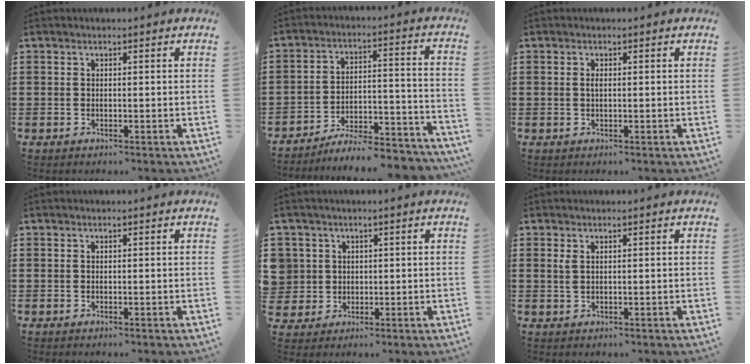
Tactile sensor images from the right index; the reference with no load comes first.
{"total": 6.6, "force": [-6.2, 0.4, 2.1], "torque": [-0.028, 0.002, -0.121]}
{"total": 0.8, "force": [0.1, 0.2, 0.7], "torque": [-0.015, 0.000, 0.001]}
{"total": 0.0}
{"total": 3.5, "force": [0.8, 3.4, -0.1], "torque": [-0.018, 0.014, 0.015]}
{"total": 1.2, "force": [0.5, 0.5, 1.0], "torque": [-0.022, 0.002, 0.009]}